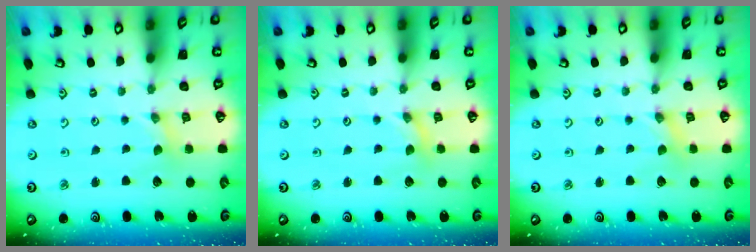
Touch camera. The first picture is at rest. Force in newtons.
{"total": 0.0}
{"total": 0.0}